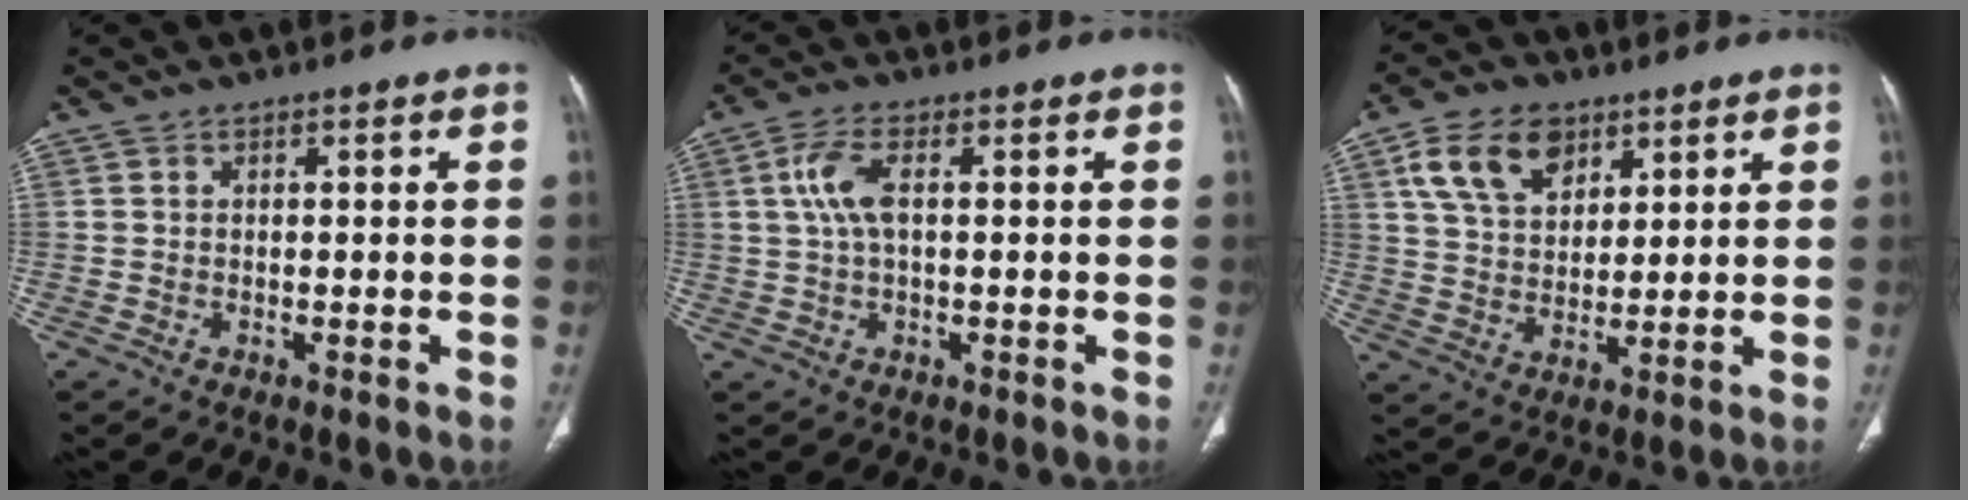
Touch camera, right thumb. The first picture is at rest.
{"total": 5.8, "force": [1.1, 2.3, 5.2], "torque": [-0.129, 0.012, 0.023]}
{"total": 11.6, "force": [5.8, 7.5, 6.7], "torque": [-0.101, -0.015, 0.112]}